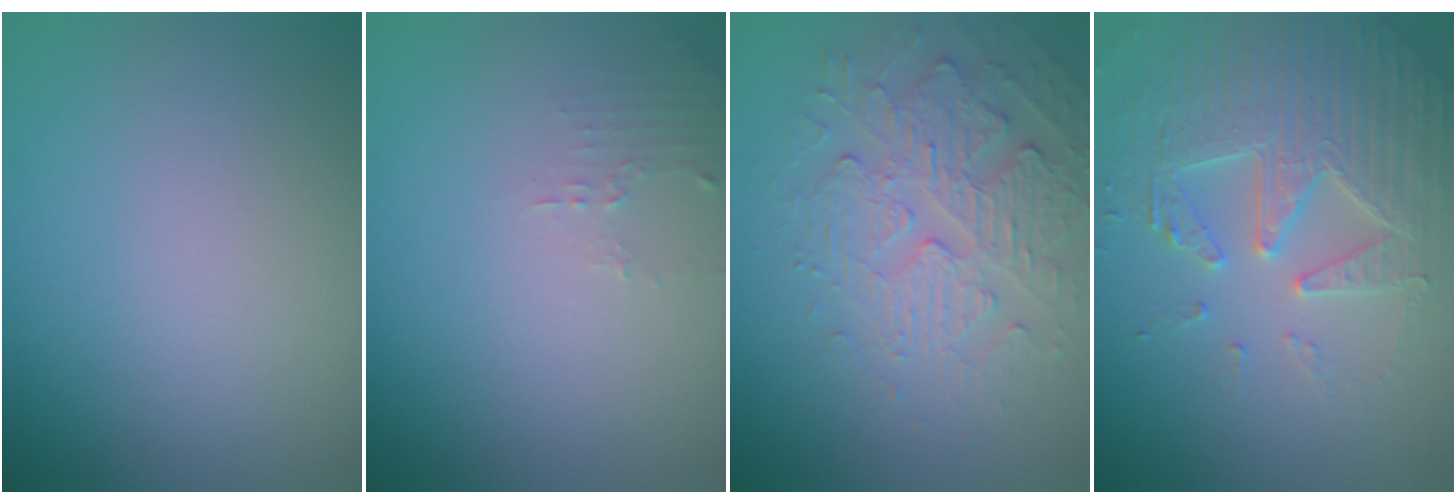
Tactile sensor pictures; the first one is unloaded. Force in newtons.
{"total": 1.2, "press": 1.2, "slide": 0.4}
{"total": 4.0, "press": 3.6, "slide": 1.8}
{"total": 4.8, "press": 4.7, "slide": 0.9}